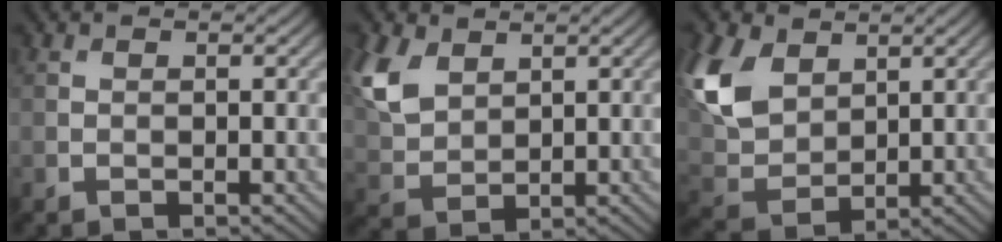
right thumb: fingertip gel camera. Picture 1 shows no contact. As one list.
[{"total": 7.5, "force": [3.6, 4.7, 4.6], "torque": [-0.142, 0.010, 0.077]}, {"total": 10.8, "force": [4.4, 7.1, 6.9], "torque": [-0.206, 0.017, 0.090]}]